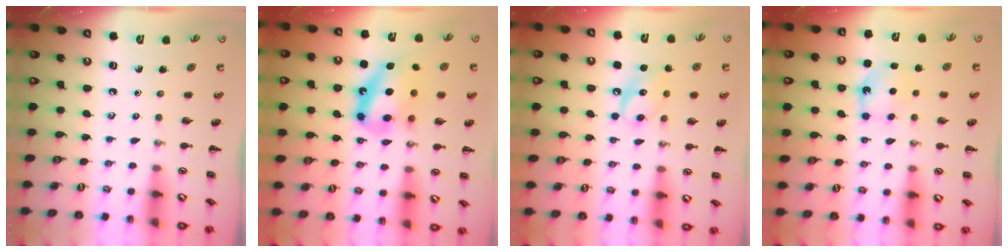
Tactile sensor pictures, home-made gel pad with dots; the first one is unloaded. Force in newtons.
{"total": 14.1, "press": 13.6, "slide": 3.4}
{"total": 10.4, "press": 10.4, "slide": 1.2}
{"total": 6.2, "press": 5.9, "slide": 1.9}